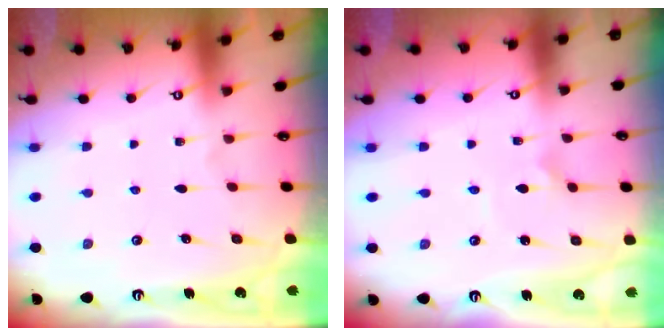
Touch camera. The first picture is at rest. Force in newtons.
{"total": 1.8, "press": 1.8, "slide": 0.1}